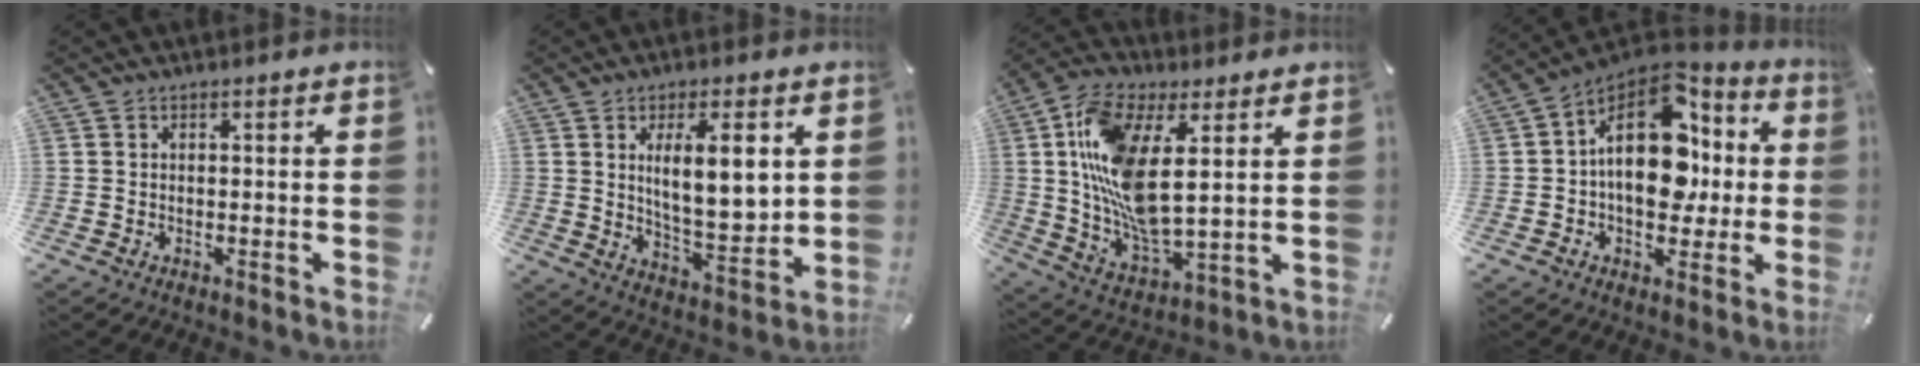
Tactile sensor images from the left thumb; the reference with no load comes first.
{"total": 11.7, "force": [4.3, 4.4, 10.0], "torque": [-0.148, -0.019, 0.067]}
{"total": 15.0, "force": [4.4, 6.5, 12.8], "torque": [-0.290, -0.022, 0.081]}
{"total": 19.4, "force": [2.6, 13.2, 14.0], "torque": [-0.217, -0.021, 0.046]}